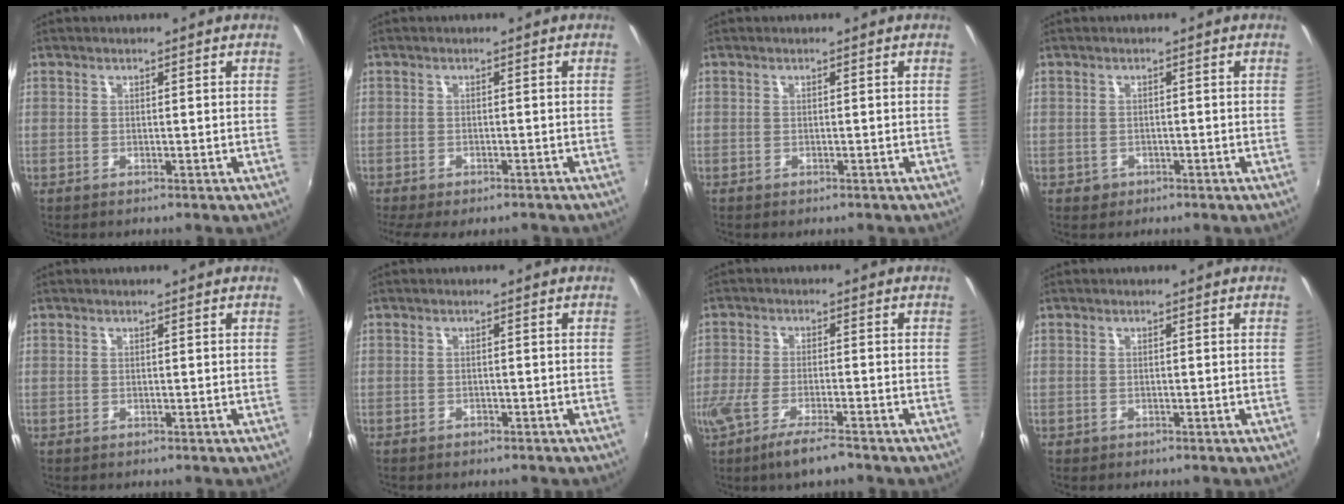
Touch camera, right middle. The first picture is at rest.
{"total": 7.3, "force": [-5.8, 2.2, 3.9], "torque": [-0.091, -0.034, -0.090]}
{"total": 0.7, "force": [-0.6, 0.2, 0.3], "torque": [-0.008, -0.002, -0.008]}
{"total": 2.0, "force": [-0.8, 1.7, 0.6], "torque": [-0.014, -0.002, -0.009]}
{"total": 0.0}
{"total": 1.3, "force": [-1.2, 0.5, 0.3], "torque": [-0.011, -0.002, -0.016]}
{"total": 8.0, "force": [-5.7, 1.2, 5.5], "torque": [-0.122, -0.026, -0.107]}
{"total": 0.8, "force": [-0.5, 0.5, 0.2], "torque": [-0.007, -0.001, -0.005]}